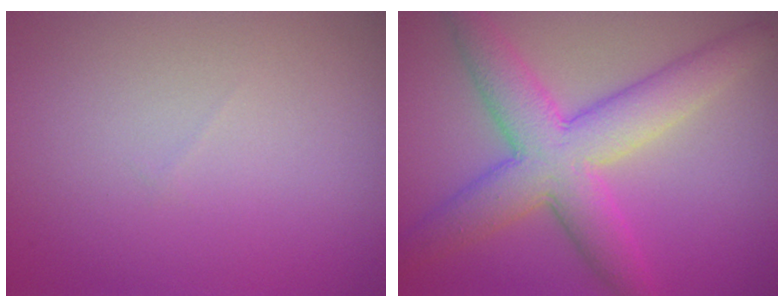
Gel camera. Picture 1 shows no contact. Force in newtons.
{"total": 7.5, "press": 7.5, "slide": 0.2}